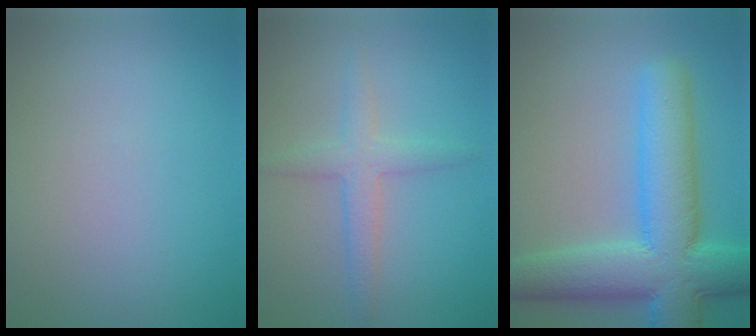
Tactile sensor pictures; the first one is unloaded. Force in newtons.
{"total": 2.6, "press": 2.6, "slide": 0.1}
{"total": 10.0, "press": 10.0, "slide": 0.3}